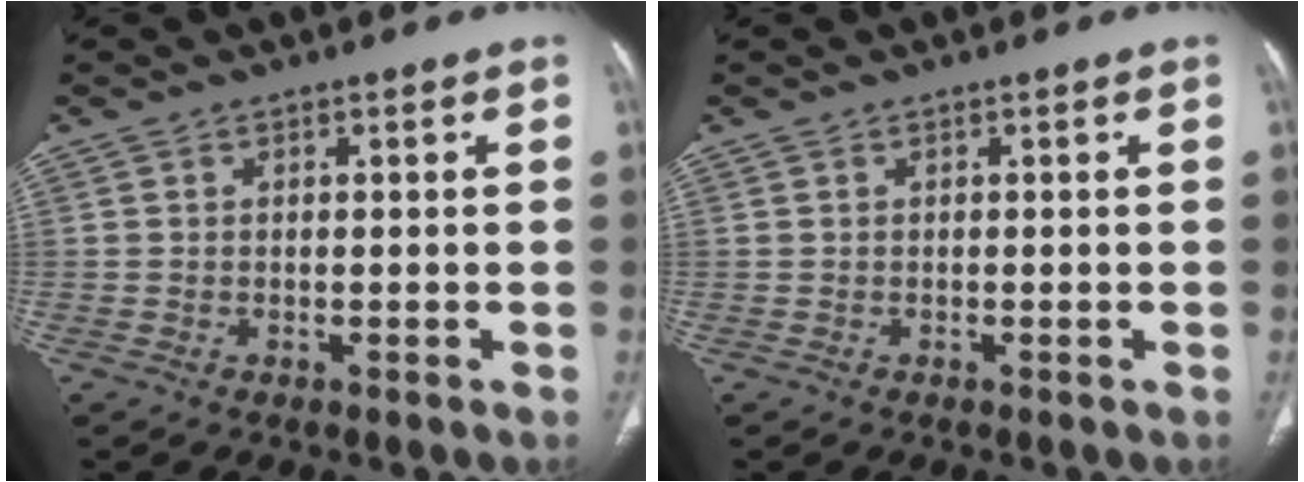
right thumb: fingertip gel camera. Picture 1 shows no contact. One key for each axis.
{"total": 0.0}